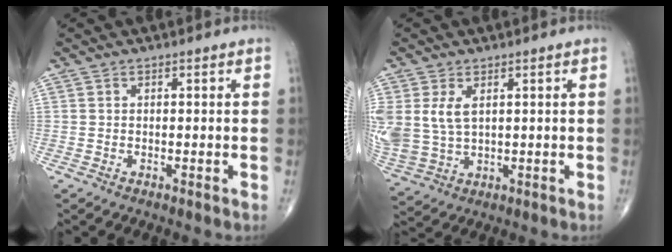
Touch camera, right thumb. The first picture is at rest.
{"total": 9.8, "force": [2.2, 6.2, 7.2], "torque": [-0.172, -0.005, 0.060]}